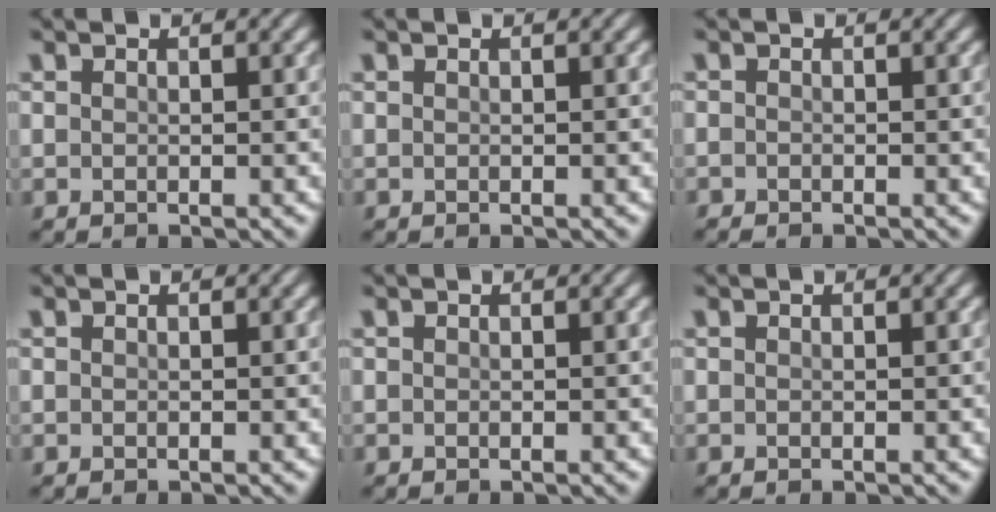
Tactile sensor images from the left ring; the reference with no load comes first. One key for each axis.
{"total": 0.0}
{"total": 0.7, "fx": -0.7, "fy": 0.3, "fz": 0.1, "tx": 0.002, "ty": -0.004, "tz": -0.015}
{"total": 0.0}
{"total": 0.0}
{"total": 0.0}